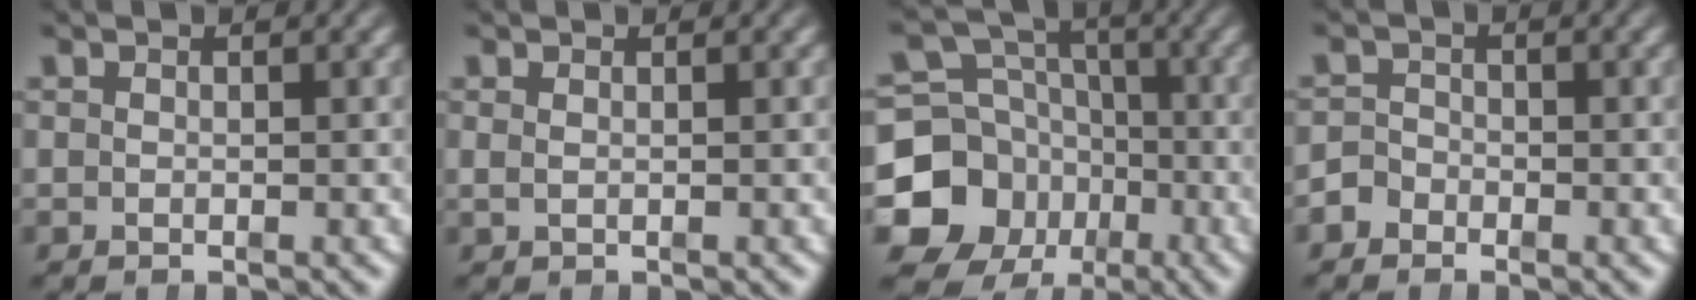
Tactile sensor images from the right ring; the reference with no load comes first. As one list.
[{"total": 0.6, "force": [0.3, -0.2, 0.4], "torque": [-0.005, -0.002, 0.009]}, {"total": 16.8, "force": [-4.3, 15.0, 6.3], "torque": [-0.134, -0.075, -0.065]}, {"total": 1.9, "force": [-1.4, 1.4, 0.2], "torque": [-0.006, -0.007, -0.028]}]